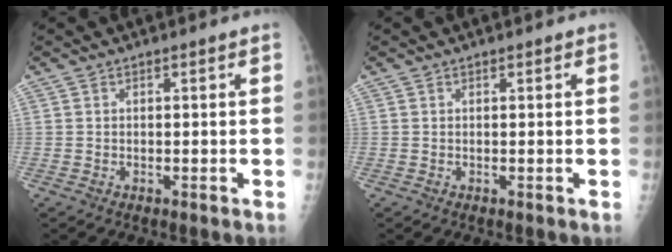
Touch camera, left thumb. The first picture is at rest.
{"total": 0.0}